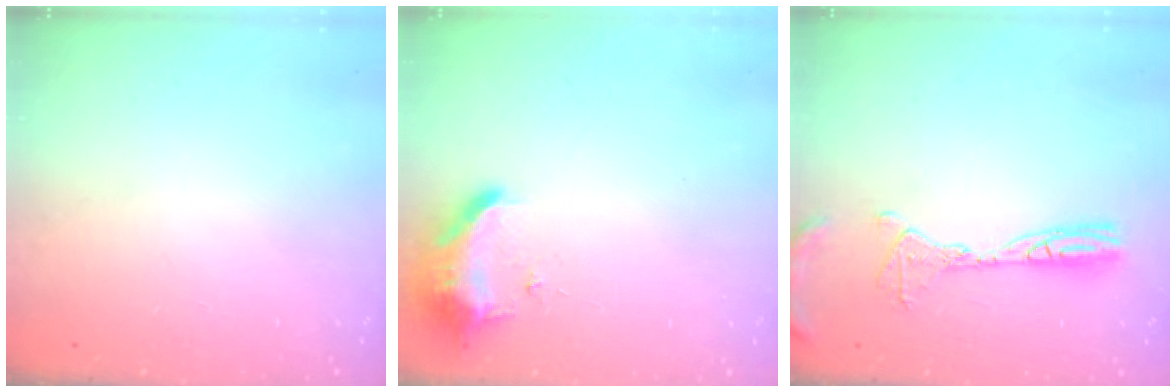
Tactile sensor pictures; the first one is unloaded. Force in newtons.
{"total": 8.9, "press": 8.8, "slide": 1.6}
{"total": 14.6, "press": 12.8, "slide": 7.1}